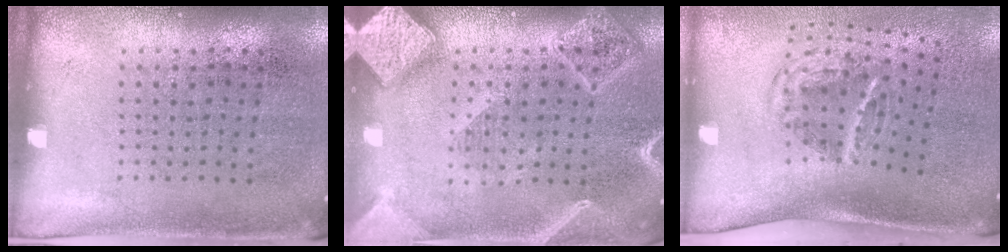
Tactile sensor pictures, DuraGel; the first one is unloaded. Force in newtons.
{"total": 2.8, "press": 2.8, "slide": 0.3}
{"total": 2.1, "press": 1.2, "slide": 1.7}